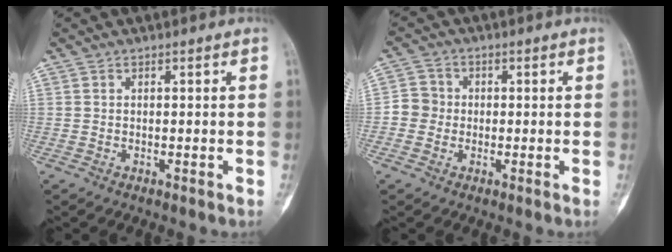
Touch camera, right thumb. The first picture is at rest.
{"total": 3.9, "force": [-0.5, 3.8, 1.0], "torque": [0.002, 0.009, -0.019]}